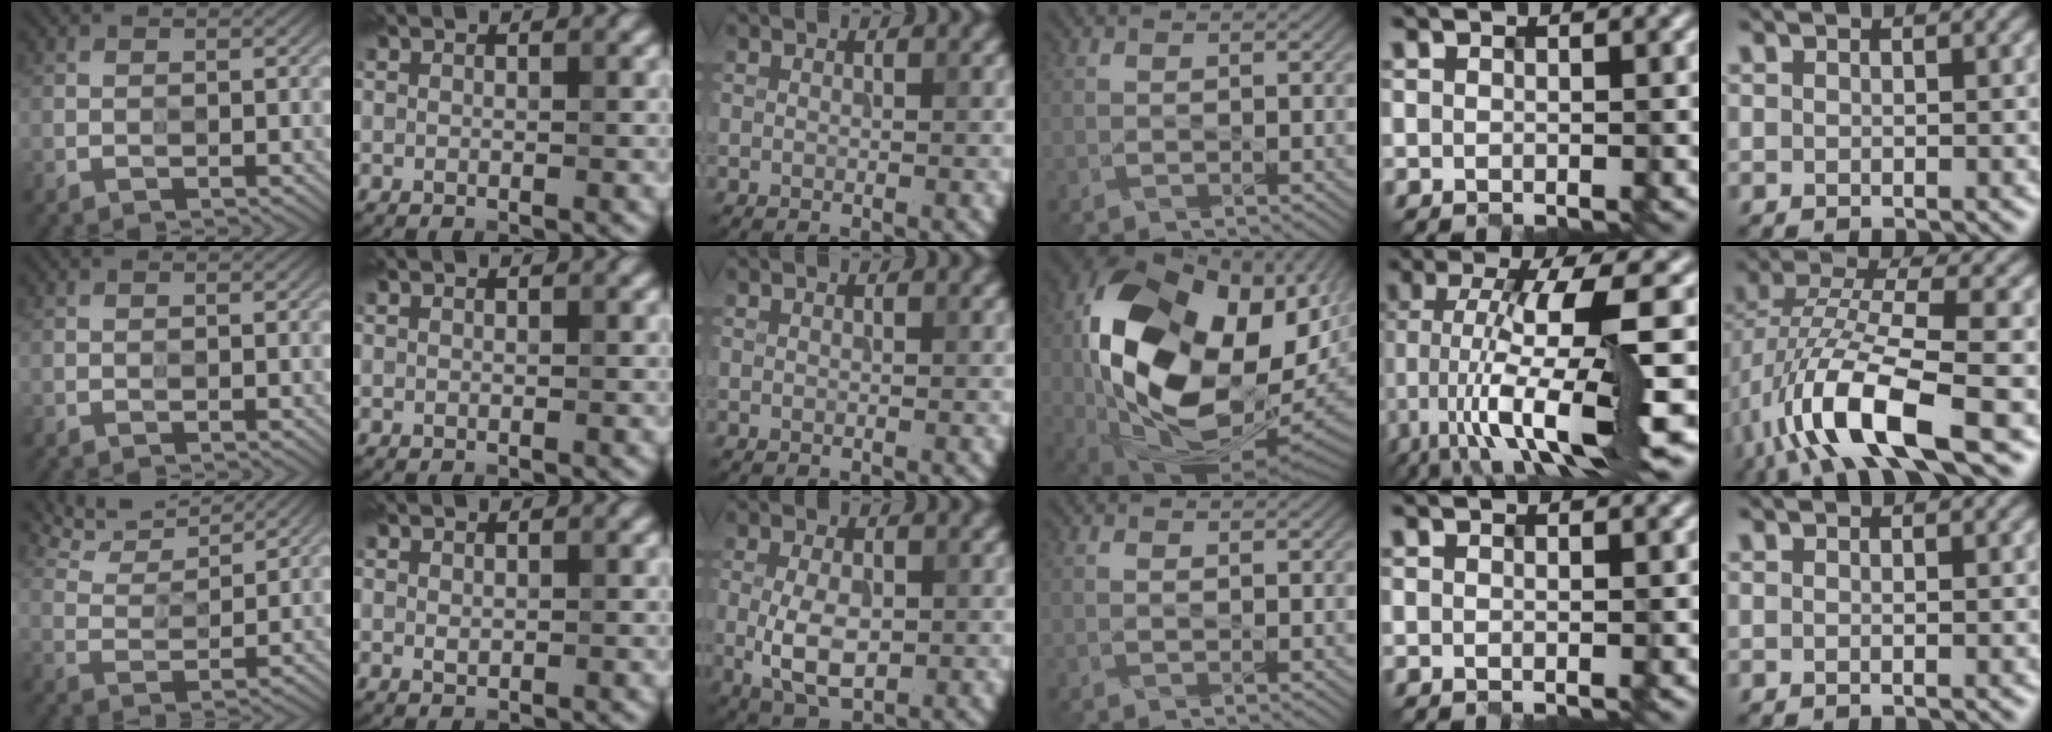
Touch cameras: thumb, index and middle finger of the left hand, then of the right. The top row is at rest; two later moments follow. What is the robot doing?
{"motion": "insert", "object": "drawer"}